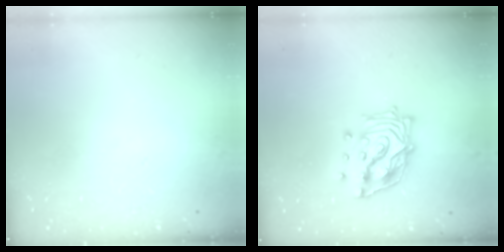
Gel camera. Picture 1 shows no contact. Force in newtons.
{"total": 14.5, "press": 14.4, "slide": 1.6}